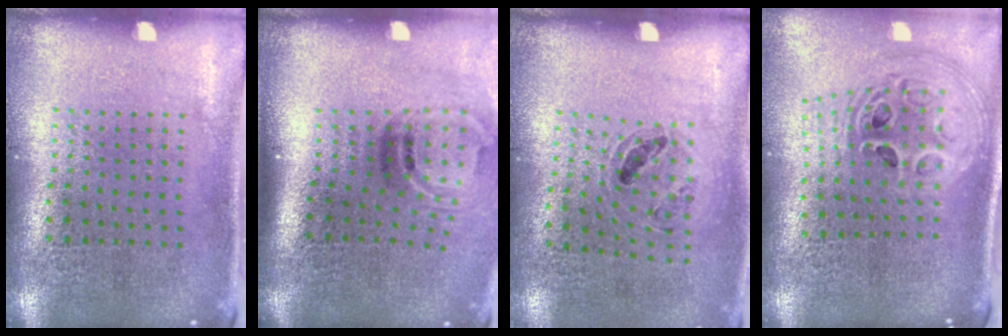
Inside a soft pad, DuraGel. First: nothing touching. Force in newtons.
{"total": 2.0, "press": 1.3, "slide": 1.6}
{"total": 1.0, "press": 0.8, "slide": 0.5}
{"total": 2.6, "press": 1.9, "slide": 1.8}